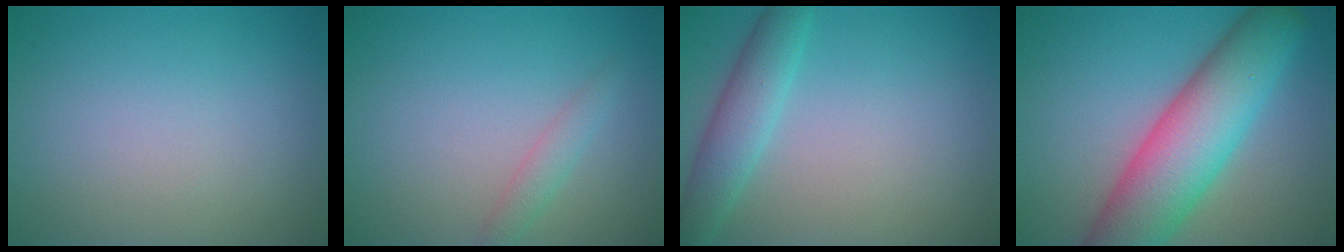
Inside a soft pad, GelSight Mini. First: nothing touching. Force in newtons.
{"total": 1.5, "press": 1.5, "slide": 0.0}
{"total": 3.4, "press": 3.4, "slide": 0.1}
{"total": 10.0, "press": 10.0, "slide": 0.6}